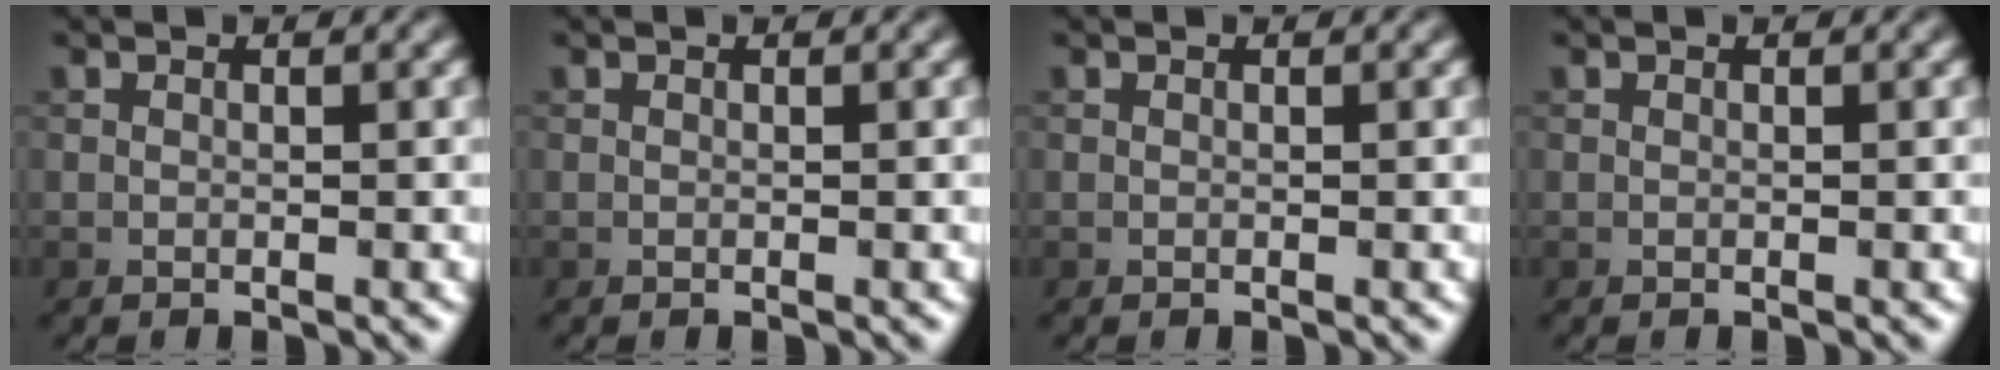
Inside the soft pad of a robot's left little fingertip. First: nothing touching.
{"total": 0.0}
{"total": 0.0}
{"total": 0.0}